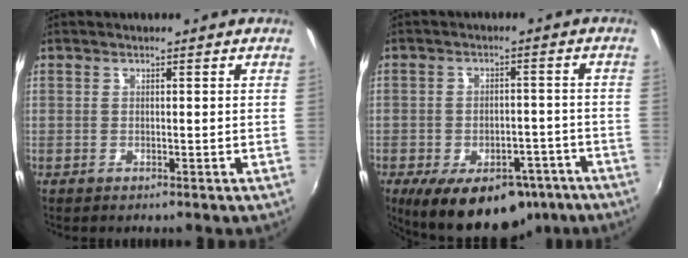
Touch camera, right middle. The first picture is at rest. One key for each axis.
{"total": 16.9, "fx": -11.0, "fy": 8.8, "fz": 9.3, "tx": -0.171, "ty": -0.009, "tz": -0.142}